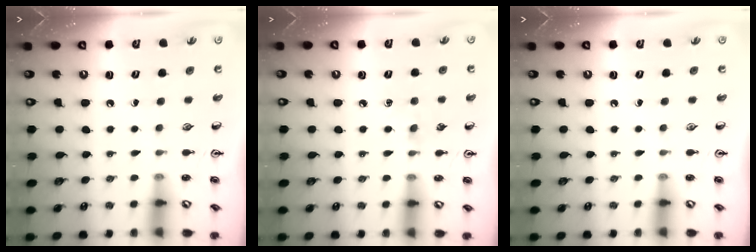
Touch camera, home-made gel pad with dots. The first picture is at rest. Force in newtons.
{"total": 5.2, "press": 5.1, "slide": 0.8}
{"total": 0.0}